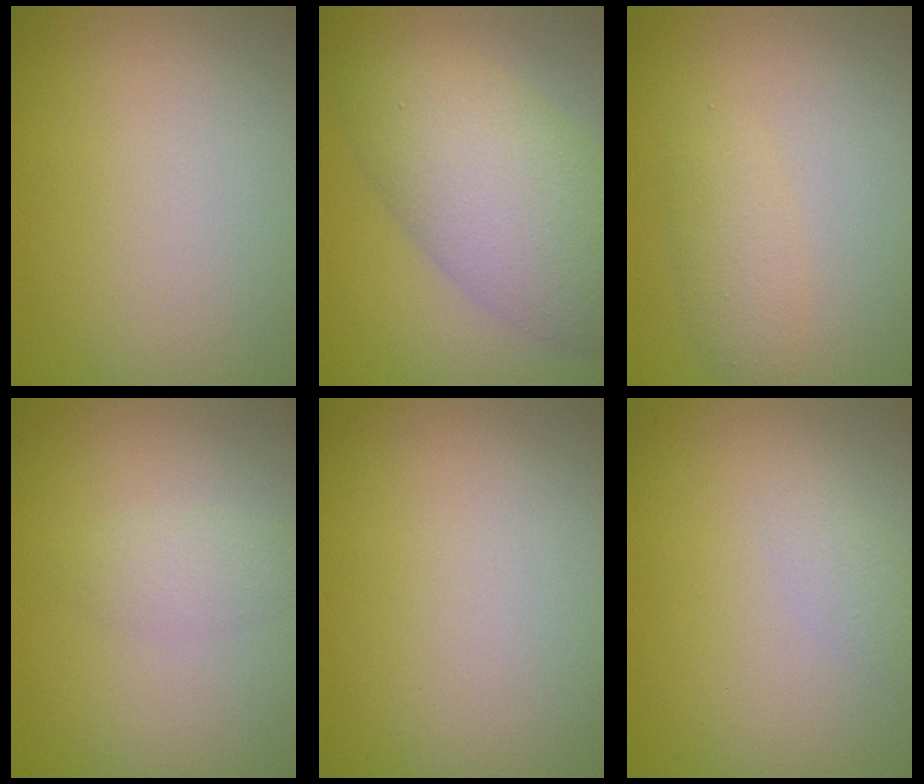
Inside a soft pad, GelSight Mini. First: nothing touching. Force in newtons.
{"total": 7.9, "press": 7.9, "slide": 0.3}
{"total": 1.8, "press": 1.8, "slide": 0.0}
{"total": 1.5, "press": 1.5, "slide": 0.0}
{"total": 0.0}
{"total": 1.1, "press": 1.1, "slide": 0.0}